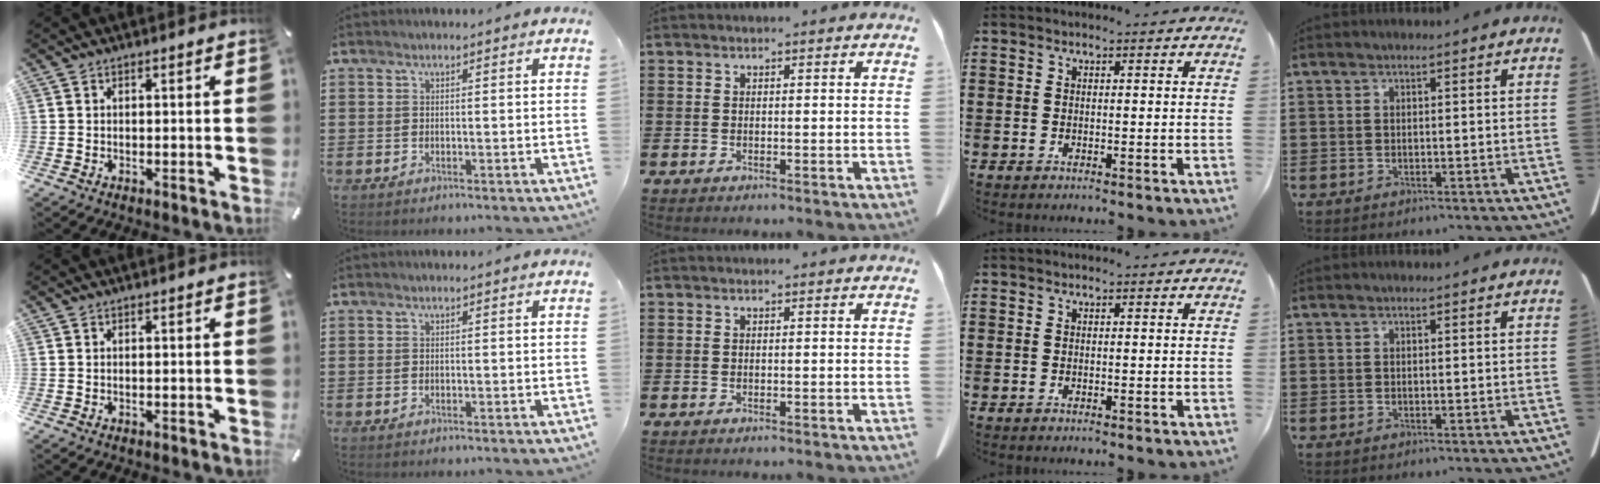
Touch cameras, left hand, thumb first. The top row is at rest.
{}